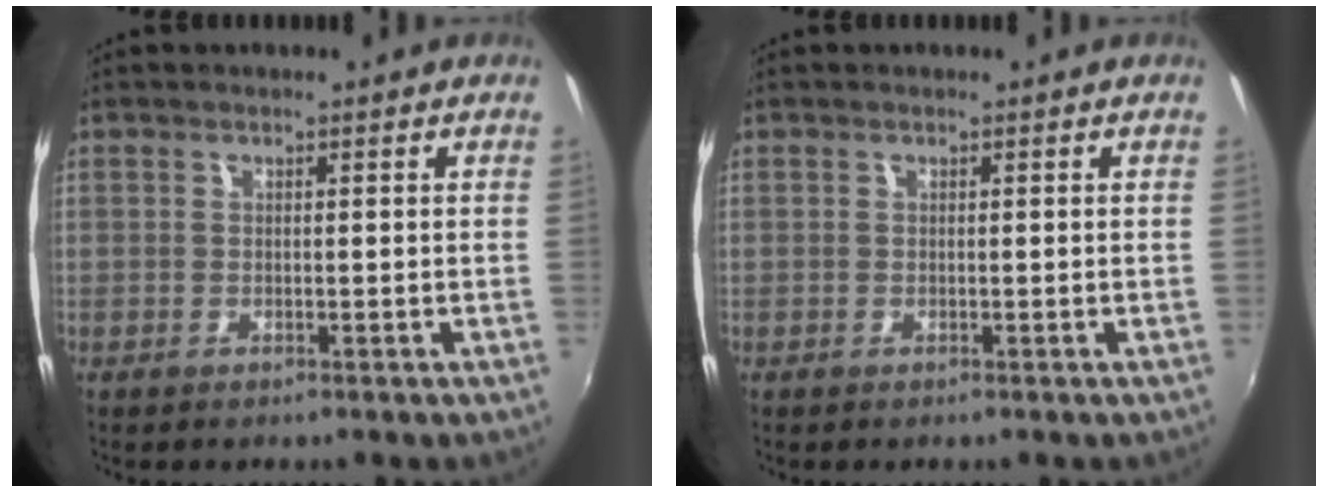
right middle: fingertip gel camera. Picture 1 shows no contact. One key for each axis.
{"total": 0.0}